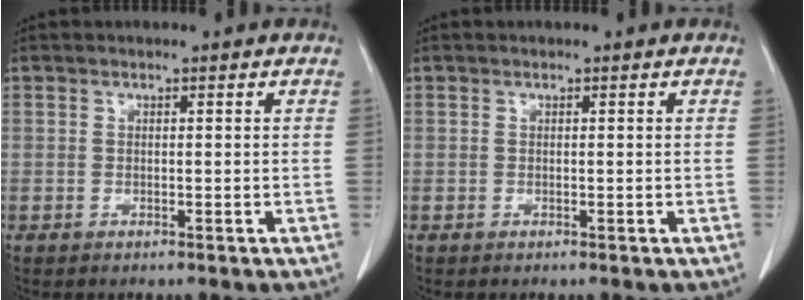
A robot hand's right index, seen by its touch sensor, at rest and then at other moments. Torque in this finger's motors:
{"motor_torque": [0.00, 0.00, 0.00, 0.00]}